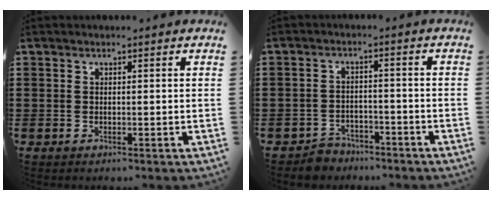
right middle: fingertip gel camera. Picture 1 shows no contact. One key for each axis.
{"total": 3.3, "fx": -3.2, "fy": 0.8, "fz": -0.2, "tx": -0.005, "ty": 0.003, "tz": -0.068}